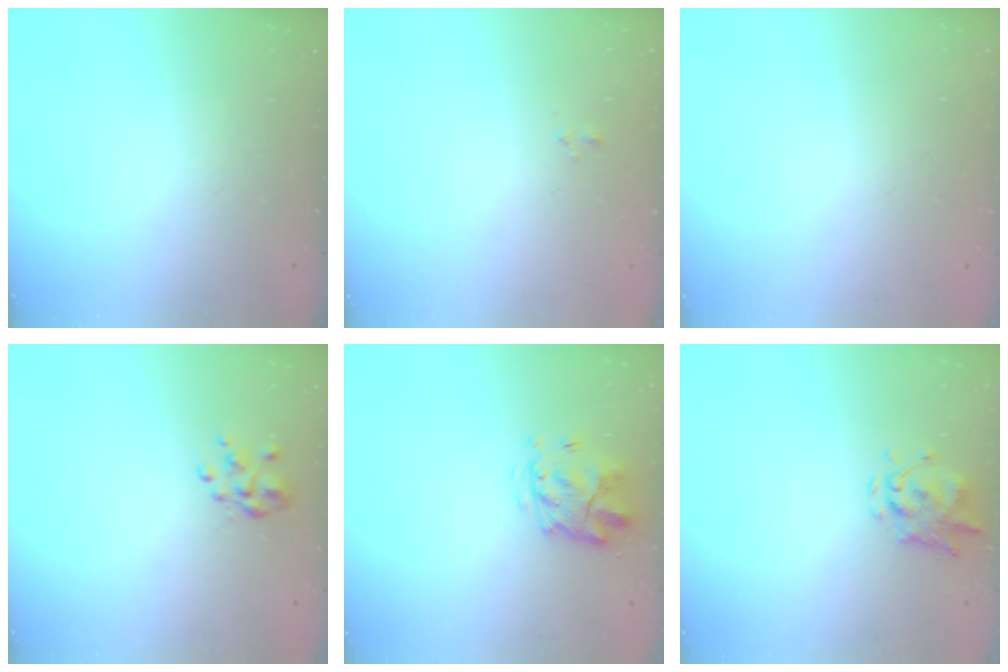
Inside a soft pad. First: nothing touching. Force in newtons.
{"total": 1.0, "press": 0.9, "slide": 0.4}
{"total": 1.8, "press": 1.8, "slide": 0.2}
{"total": 3.5, "press": 3.4, "slide": 0.7}
{"total": 3.8, "press": 3.4, "slide": 1.6}
{"total": 1.8, "press": 1.8, "slide": 0.4}